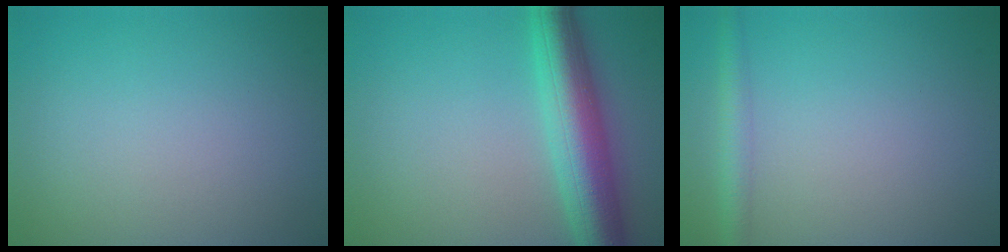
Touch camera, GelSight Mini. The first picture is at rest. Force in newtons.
{"total": 7.2, "press": 7.2, "slide": 0.2}
{"total": 2.3, "press": 2.3, "slide": 0.0}